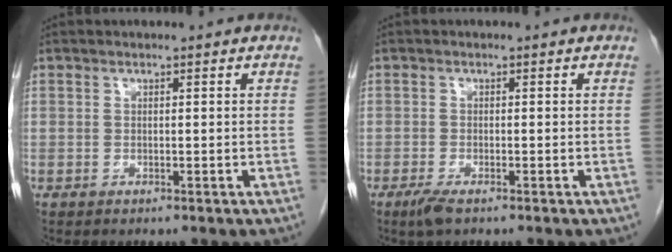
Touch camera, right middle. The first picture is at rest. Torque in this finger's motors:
{"motor_torque": [0.45, -0.25, 0.02, 0.03]}